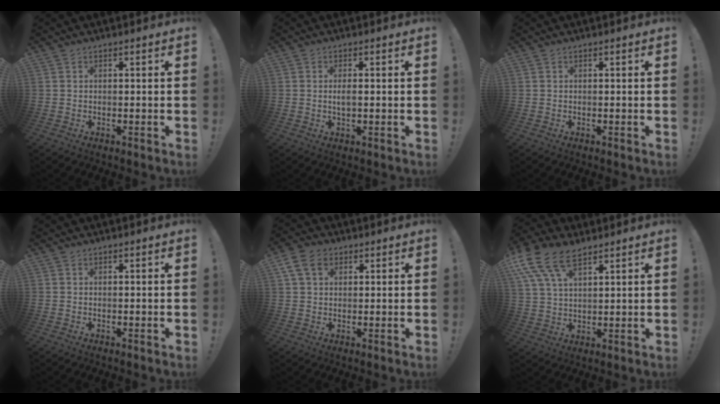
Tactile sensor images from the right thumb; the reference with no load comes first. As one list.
[{"total": 2.1, "force": [-0.2, 0.7, 1.9], "torque": [-0.031, -0.001, -0.006]}, {"total": 0.0}, {"total": 0.0}, {"total": 7.8, "force": [3.3, 5.4, 4.6], "torque": [-0.080, 0.004, 0.068]}, {"total": 12.1, "force": [7.7, 6.0, 7.2], "torque": [-0.147, -0.027, 0.148]}]